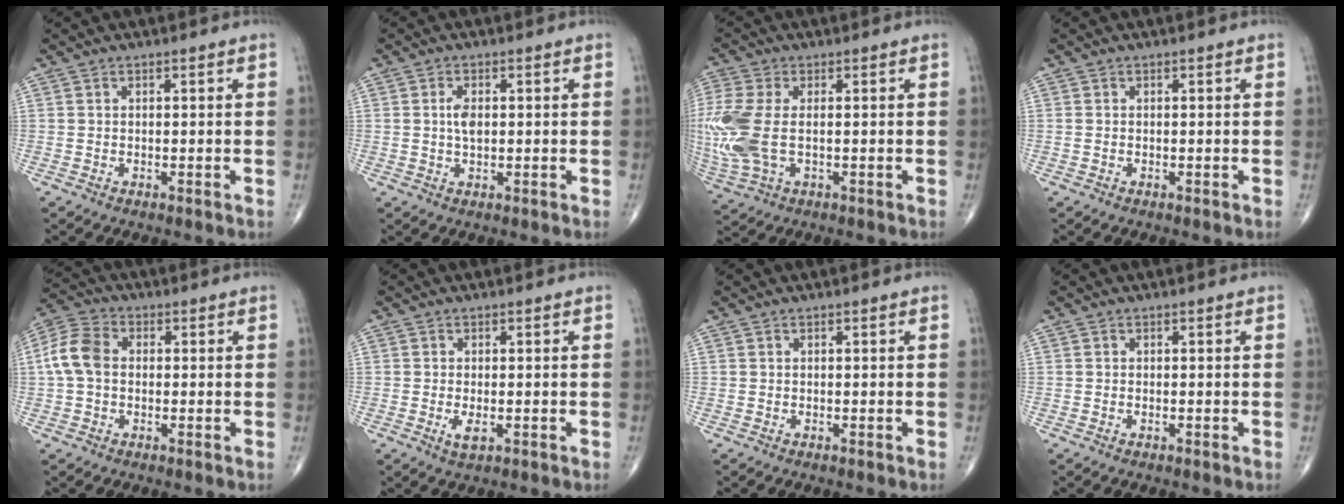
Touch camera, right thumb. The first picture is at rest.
{"total": 3.0, "force": [0.3, 1.6, 2.6], "torque": [-0.048, -0.002, 0.005]}
{"total": 13.0, "force": [-0.5, 7.2, 10.8], "torque": [-0.294, -0.009, -0.004]}
{"total": 0.0}
{"total": 7.7, "force": [0.3, 5.4, 5.4], "torque": [-0.115, 0.023, -0.003]}
{"total": 2.3, "force": [-0.6, 0.9, 2.1], "torque": [-0.043, -0.007, -0.008]}
{"total": 0.0}
{"total": 0.0}